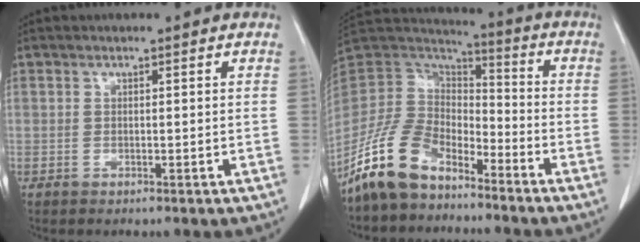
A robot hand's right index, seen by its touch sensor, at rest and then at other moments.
{"total": 12.8, "force": [-9.5, 6.2, 5.8], "torque": [-0.137, 0.020, -0.191]}